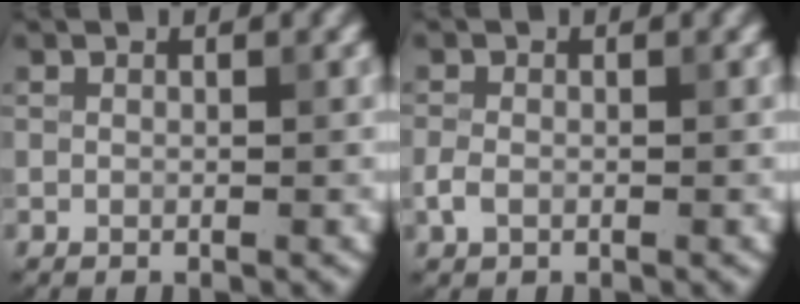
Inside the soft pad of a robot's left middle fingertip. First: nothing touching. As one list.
[{"total": 1.3, "force": [-0.5, 0.9, 0.8], "torque": [-0.017, 0.001, -0.013]}]